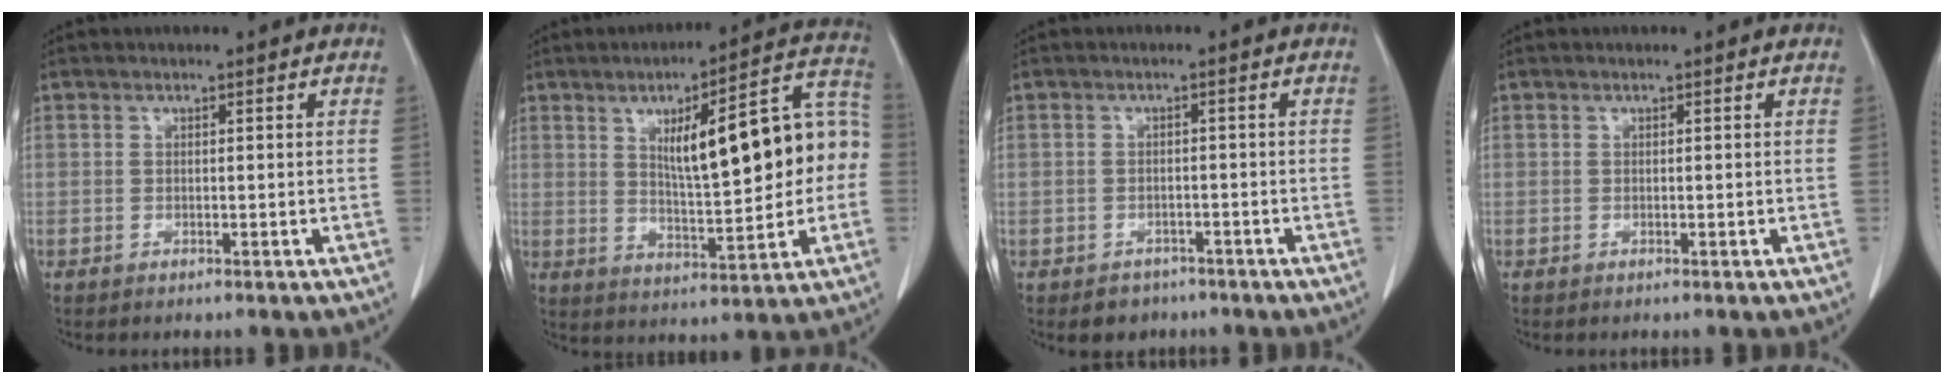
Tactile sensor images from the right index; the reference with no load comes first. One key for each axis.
{"total": 17.7, "fx": 1.9, "fy": 4.2, "fz": 17.1, "tx": -0.232, "ty": 0.039, "tz": 0.036}
{"total": 3.1, "fx": -2.0, "fy": 2.3, "fz": 0.2, "tx": -0.005, "ty": 0.010, "tz": -0.026}
{"total": 0.0}